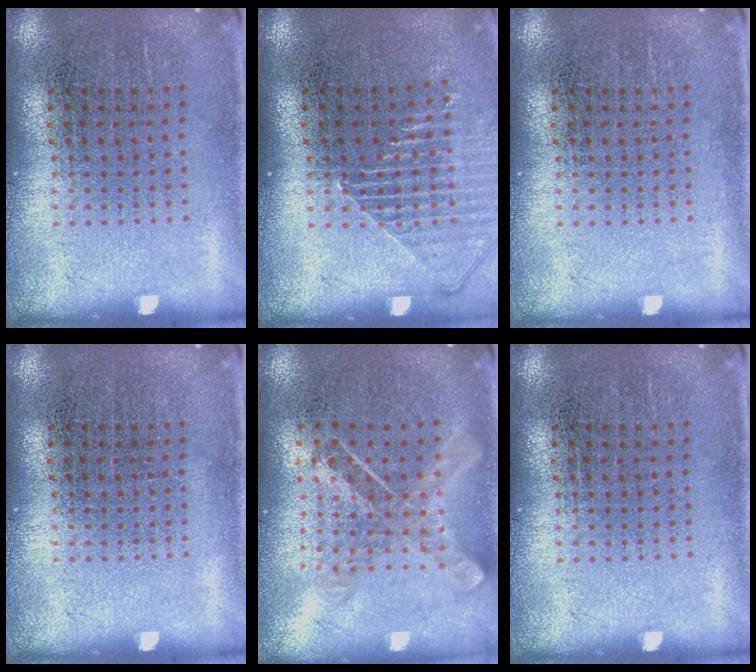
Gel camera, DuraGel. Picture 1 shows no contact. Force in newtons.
{"total": 1.3, "press": 1.3, "slide": 0.4}
{"total": 0.0}
{"total": 0.0}
{"total": 0.9, "press": 0.8, "slide": 0.2}
{"total": 0.0}